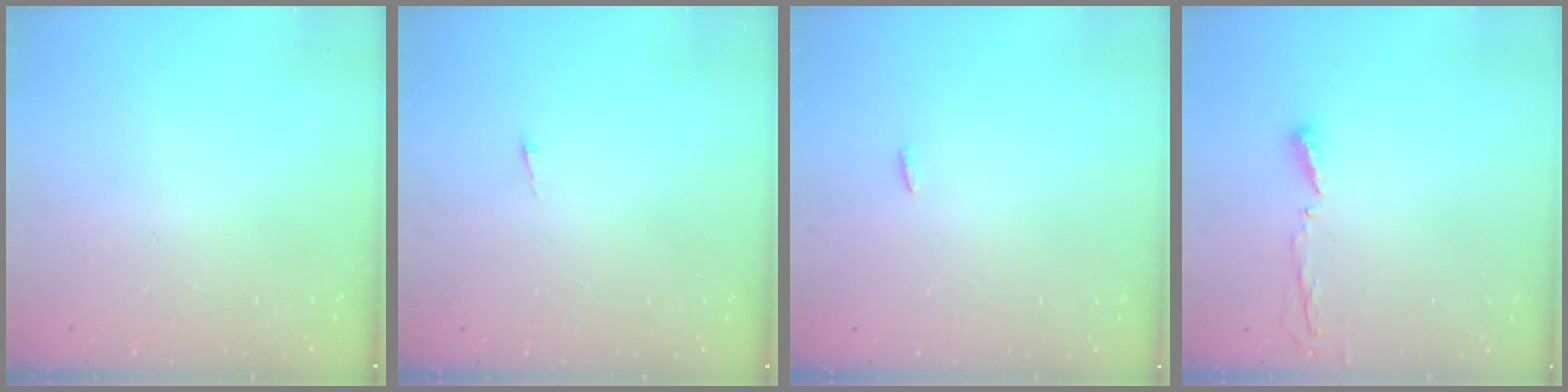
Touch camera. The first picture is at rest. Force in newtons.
{"total": 2.7, "press": 2.7, "slide": 0.4}
{"total": 2.1, "press": 1.9, "slide": 0.7}
{"total": 3.6, "press": 3.6, "slide": 0.4}